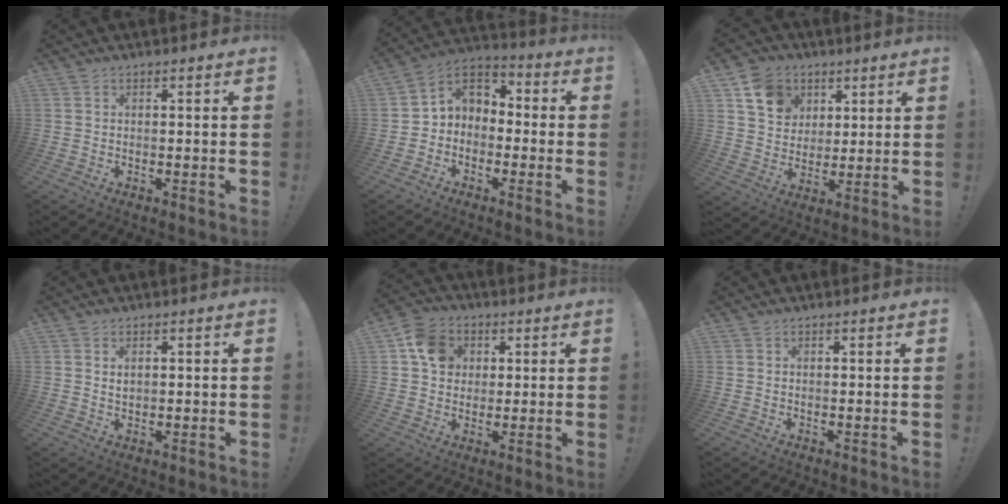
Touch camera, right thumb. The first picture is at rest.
{"total": 6.3, "force": [-1.1, 5.9, 1.9], "torque": [-0.035, 0.015, -0.011]}
{"total": 11.9, "force": [5.9, 9.6, 3.9], "torque": [-0.054, -0.029, 0.119]}
{"total": 2.0, "force": [0.9, 1.2, 1.3], "torque": [-0.011, -0.004, 0.012]}
{"total": 10.4, "force": [3.2, 8.9, 4.4], "torque": [-0.057, -0.003, 0.064]}
{"total": 0.0}